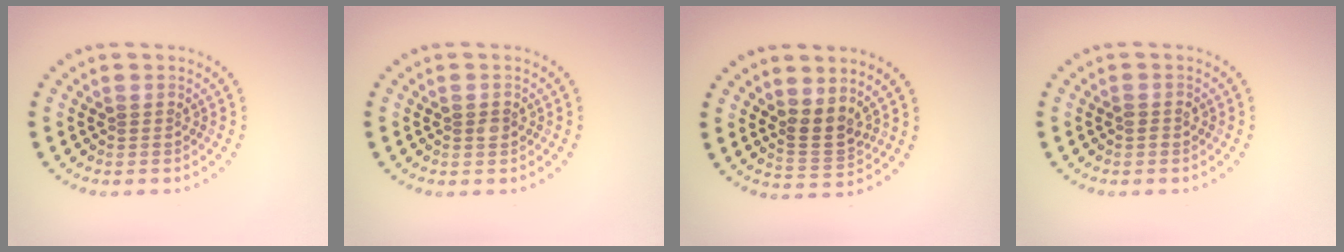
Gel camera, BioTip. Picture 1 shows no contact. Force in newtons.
{"total": 0.9, "press": 0.9, "slide": 0.1}
{"total": 2.6, "press": 2.3, "slide": 1.3}
{"total": 0.8, "press": 0.8, "slide": 0.2}